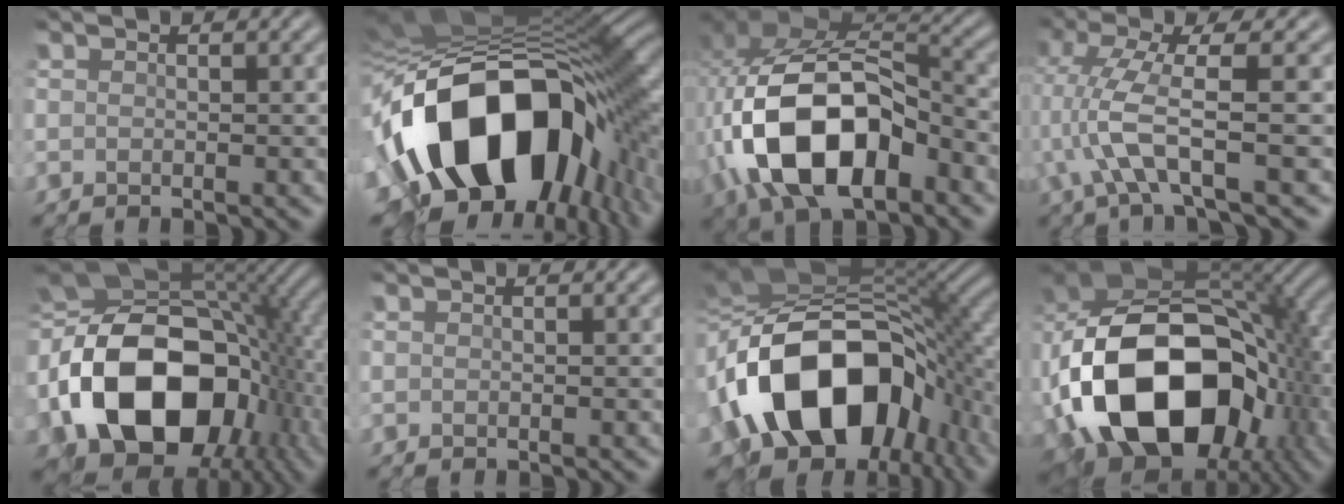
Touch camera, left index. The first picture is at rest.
{"total": 17.9, "force": [-5.4, 11.1, 12.9], "torque": [-0.237, -0.029, -0.071]}
{"total": 13.3, "force": [-4.2, 7.1, 10.4], "torque": [-0.215, -0.001, -0.081]}
{"total": 5.0, "force": [-0.4, 0.2, 5.0], "torque": [-0.127, 0.008, -0.005]}
{"total": 19.4, "force": [-3.9, 12.9, 13.9], "torque": [-0.302, -0.020, -0.052]}
{"total": 0.0}
{"total": 17.7, "force": [-3.2, 11.4, 13.1], "torque": [-0.255, -0.007, -0.050]}
{"total": 18.6, "force": [-4.9, 11.9, 13.4], "torque": [-0.254, -0.019, -0.082]}